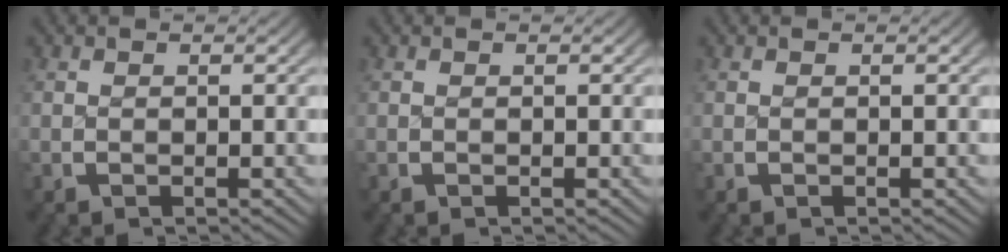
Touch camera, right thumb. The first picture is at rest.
{"total": 0.0}
{"total": 0.0}